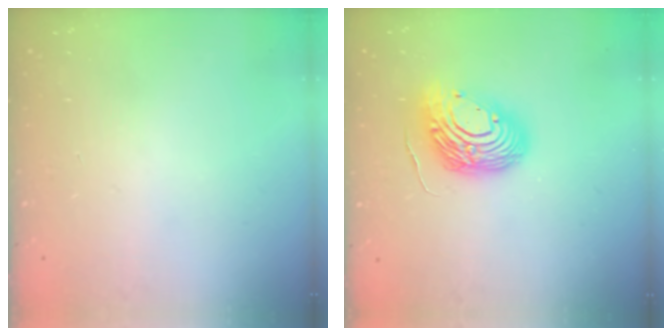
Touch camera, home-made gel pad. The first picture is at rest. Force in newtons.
{"total": 13.9, "press": 13.7, "slide": 2.3}